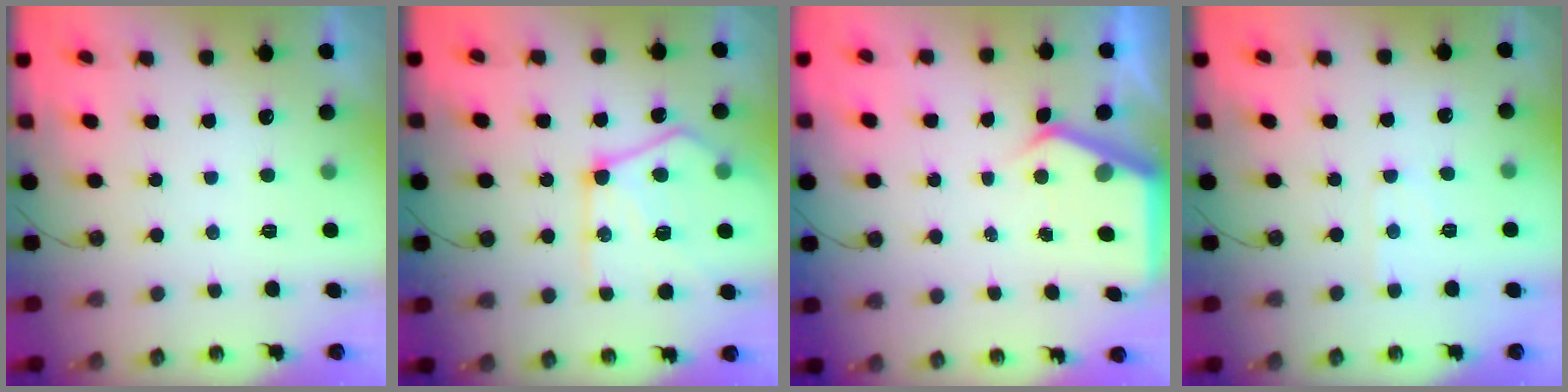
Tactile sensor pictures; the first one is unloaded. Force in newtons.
{"total": 18.8, "press": 18.7, "slide": 1.8}
{"total": 4.9, "press": 4.9, "slide": 0.5}
{"total": 2.5, "press": 2.5, "slide": 0.4}